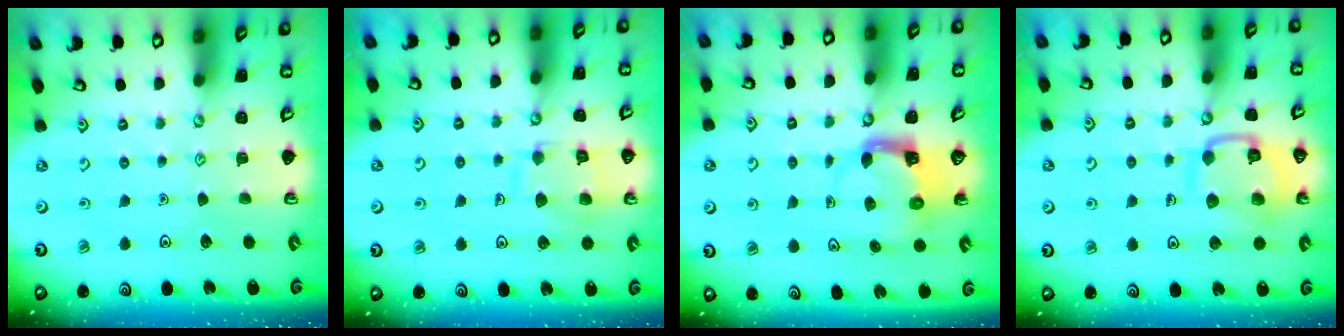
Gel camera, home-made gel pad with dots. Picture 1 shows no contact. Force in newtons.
{"total": 10.6, "press": 10.6, "slide": 1.0}
{"total": 3.9, "press": 3.9, "slide": 0.6}
{"total": 12.3, "press": 12.3, "slide": 0.9}